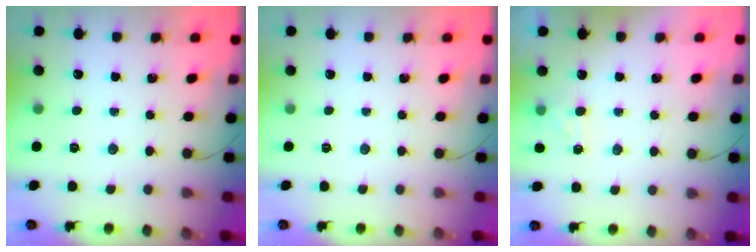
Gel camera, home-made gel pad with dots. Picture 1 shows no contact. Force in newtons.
{"total": 0.0}
{"total": 5.1, "press": 4.9, "slide": 1.5}